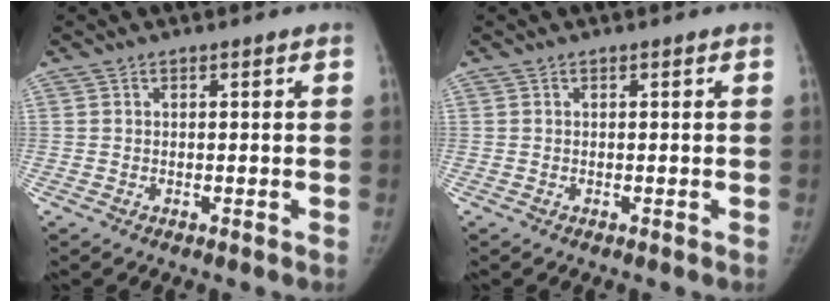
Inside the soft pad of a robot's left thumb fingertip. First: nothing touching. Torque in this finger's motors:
{"motor_torque": [0.00, 0.00, 0.22, -0.18, 0.00]}